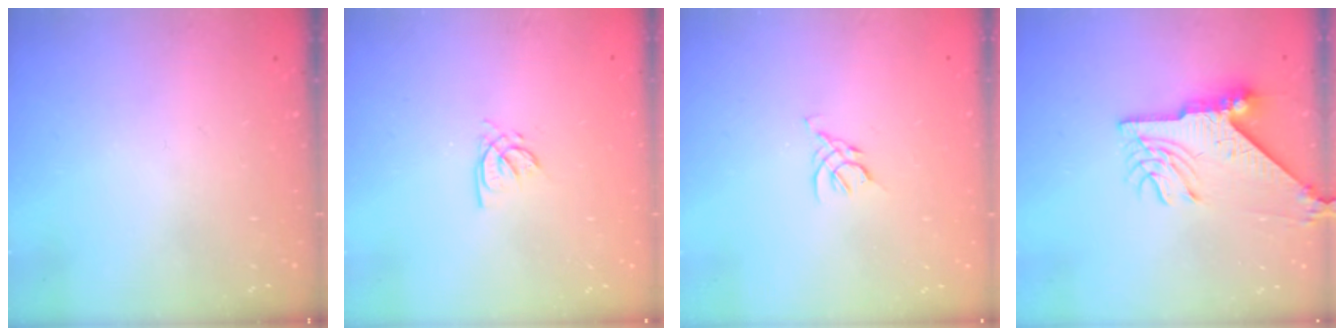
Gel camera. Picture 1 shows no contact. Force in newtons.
{"total": 2.6, "press": 2.6, "slide": 0.2}
{"total": 2.5, "press": 2.5, "slide": 0.7}
{"total": 10.4, "press": 10.3, "slide": 1.3}